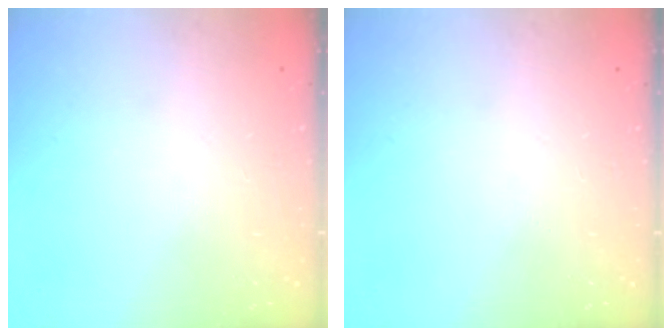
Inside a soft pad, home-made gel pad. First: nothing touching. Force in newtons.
{"total": 0.0}